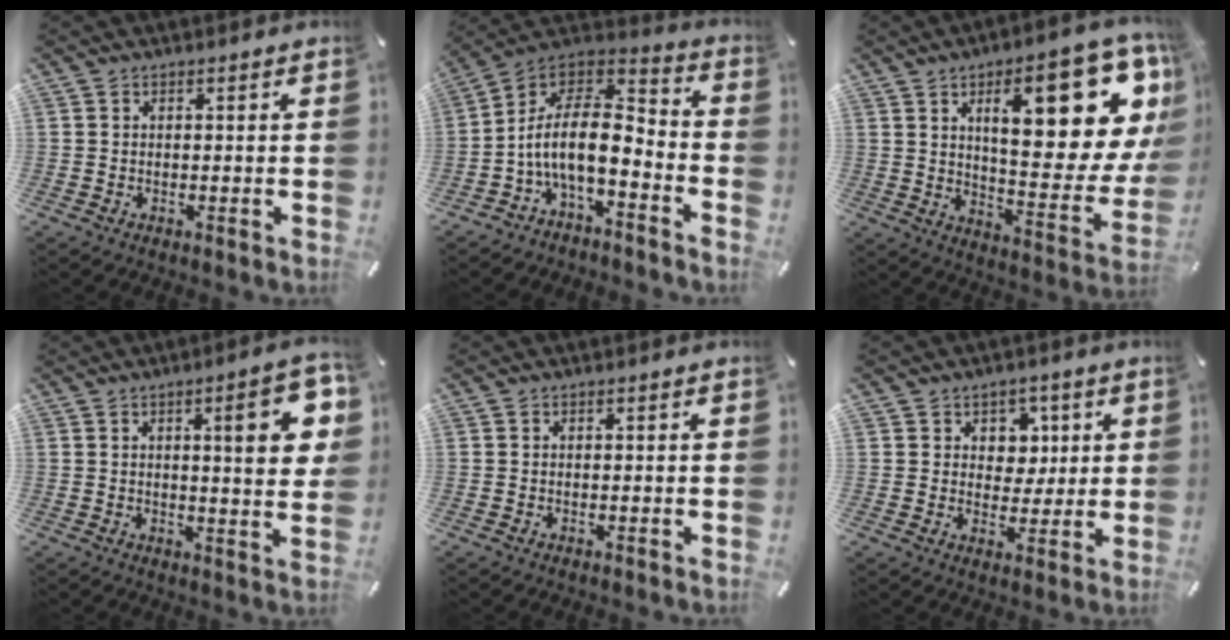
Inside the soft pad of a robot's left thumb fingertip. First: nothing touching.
{"total": 13.9, "force": [-3.5, 6.9, 11.5], "torque": [-0.243, 0.002, -0.062]}
{"total": 25.3, "force": [10.9, 9.2, 20.8], "torque": [-0.280, -0.066, 0.169]}
{"total": 13.2, "force": [4.0, 2.9, 12.2], "torque": [-0.160, -0.015, 0.055]}
{"total": 0.0}
{"total": 6.4, "force": [2.4, 5.7, 1.5], "torque": [-0.013, -0.009, 0.040]}